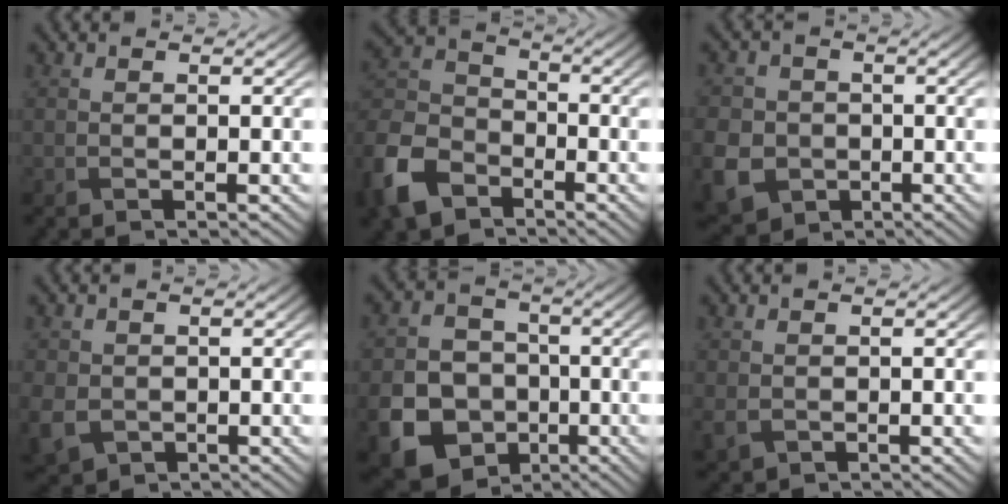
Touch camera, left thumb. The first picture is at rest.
{"total": 11.2, "force": [-6.9, 7.1, 5.3], "torque": [-0.144, -0.018, -0.159]}
{"total": 8.4, "force": [-2.3, 7.4, 3.2], "torque": [-0.108, -0.034, -0.063]}
{"total": 4.5, "force": [-1.1, 3.8, 2.0], "torque": [-0.070, -0.019, -0.023]}
{"total": 14.2, "force": [-5.2, 12.1, 5.2], "torque": [-0.140, -0.071, -0.101]}
{"total": 2.2, "force": [-0.6, 1.9, 1.0], "torque": [-0.033, -0.011, -0.012]}